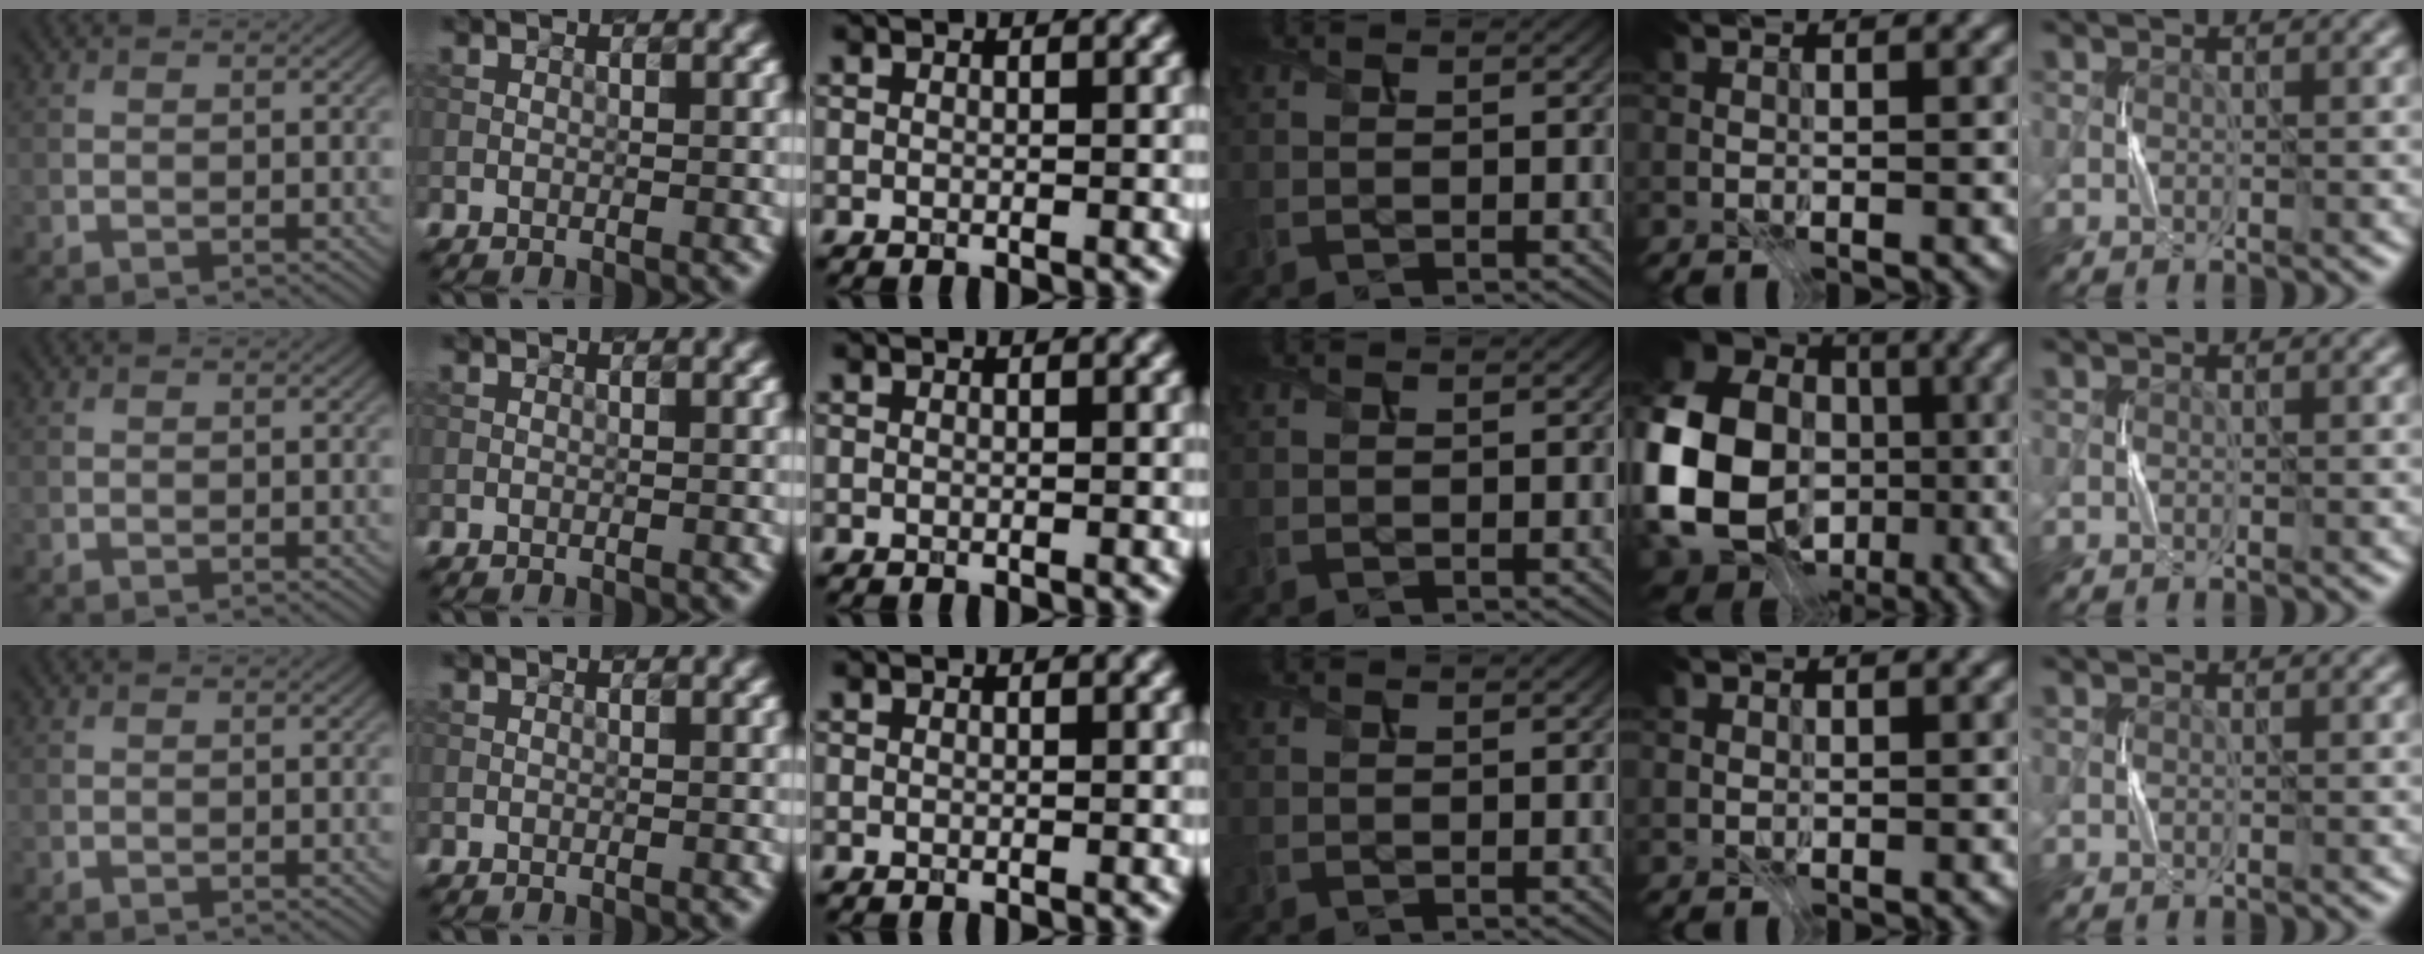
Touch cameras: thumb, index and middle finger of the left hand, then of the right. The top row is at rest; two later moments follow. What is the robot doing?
{"motion": "press", "object": "sticker"}